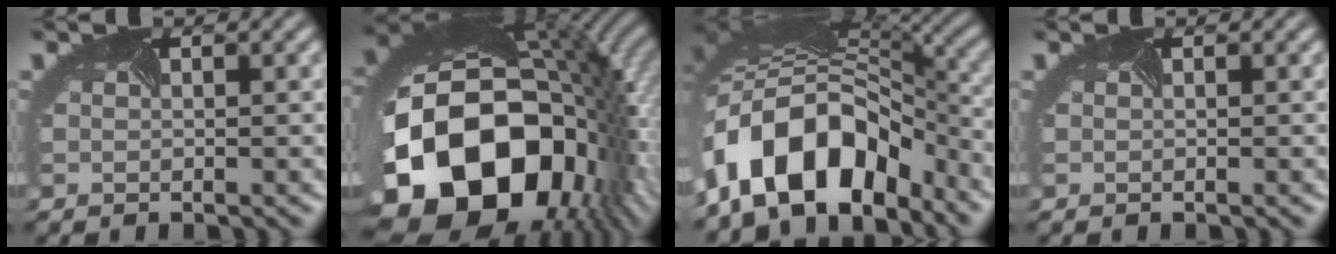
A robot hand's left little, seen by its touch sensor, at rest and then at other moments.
{"total": 19.7, "force": [-5.2, 13.3, 13.6], "torque": [-0.289, -0.059, -0.074]}
{"total": 12.2, "force": [-6.3, 6.9, 7.8], "torque": [-0.144, 0.022, -0.118]}
{"total": 0.0}